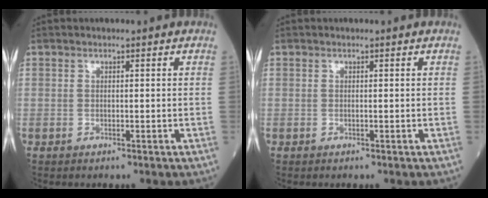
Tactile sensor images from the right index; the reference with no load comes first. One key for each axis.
{"total": 0.0}